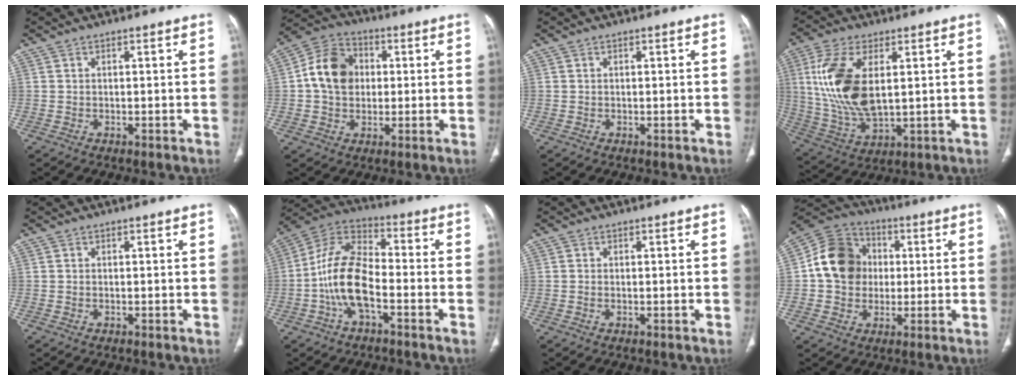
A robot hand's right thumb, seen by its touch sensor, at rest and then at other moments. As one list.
[{"total": 11.1, "force": [1.0, 8.8, 6.6], "torque": [-0.099, 0.020, 0.008]}, {"total": 0.0}, {"total": 15.8, "force": [3.1, 7.8, 13.3], "torque": [-0.284, -0.013, 0.071]}, {"total": 0.0}, {"total": 13.2, "force": [-3.7, 6.6, 10.8], "torque": [-0.210, 0.041, -0.076]}, {"total": 0.5, "force": [-0.1, 0.3, 0.4], "torque": [-0.013, 0.000, -0.002]}, {"total": 13.3, "force": [1.0, 11.4, 6.8], "torque": [-0.096, 0.020, 0.007]}]